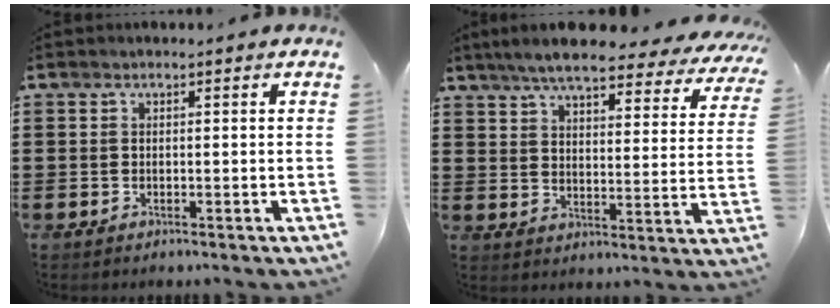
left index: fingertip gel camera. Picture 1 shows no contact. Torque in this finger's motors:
{"motor_torque": [2.14, 0.00, 1.05, 0.21]}